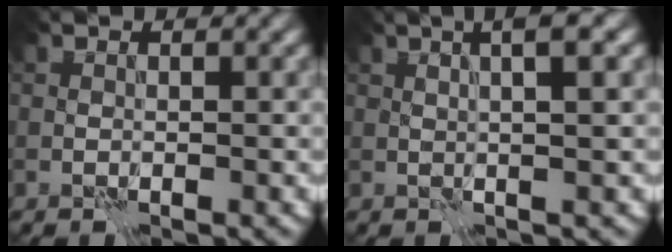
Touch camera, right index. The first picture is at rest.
{"total": 4.4, "force": [1.8, 1.3, 3.8], "torque": [-0.037, 0.020, 0.008]}